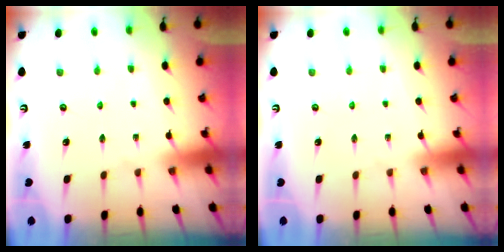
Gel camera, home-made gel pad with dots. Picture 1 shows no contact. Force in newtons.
{"total": 0.0}